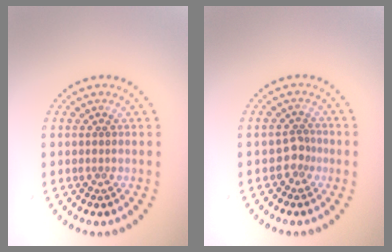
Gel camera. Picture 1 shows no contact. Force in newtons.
{"total": 1.5, "press": 1.0, "slide": 1.0}